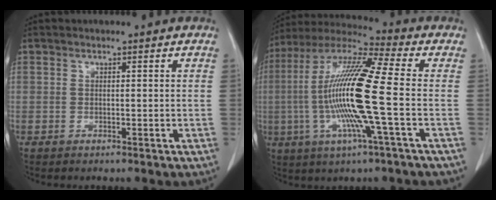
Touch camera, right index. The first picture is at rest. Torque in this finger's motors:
{"motor_torque": [2.14, 0.00, 1.01, 0.18]}